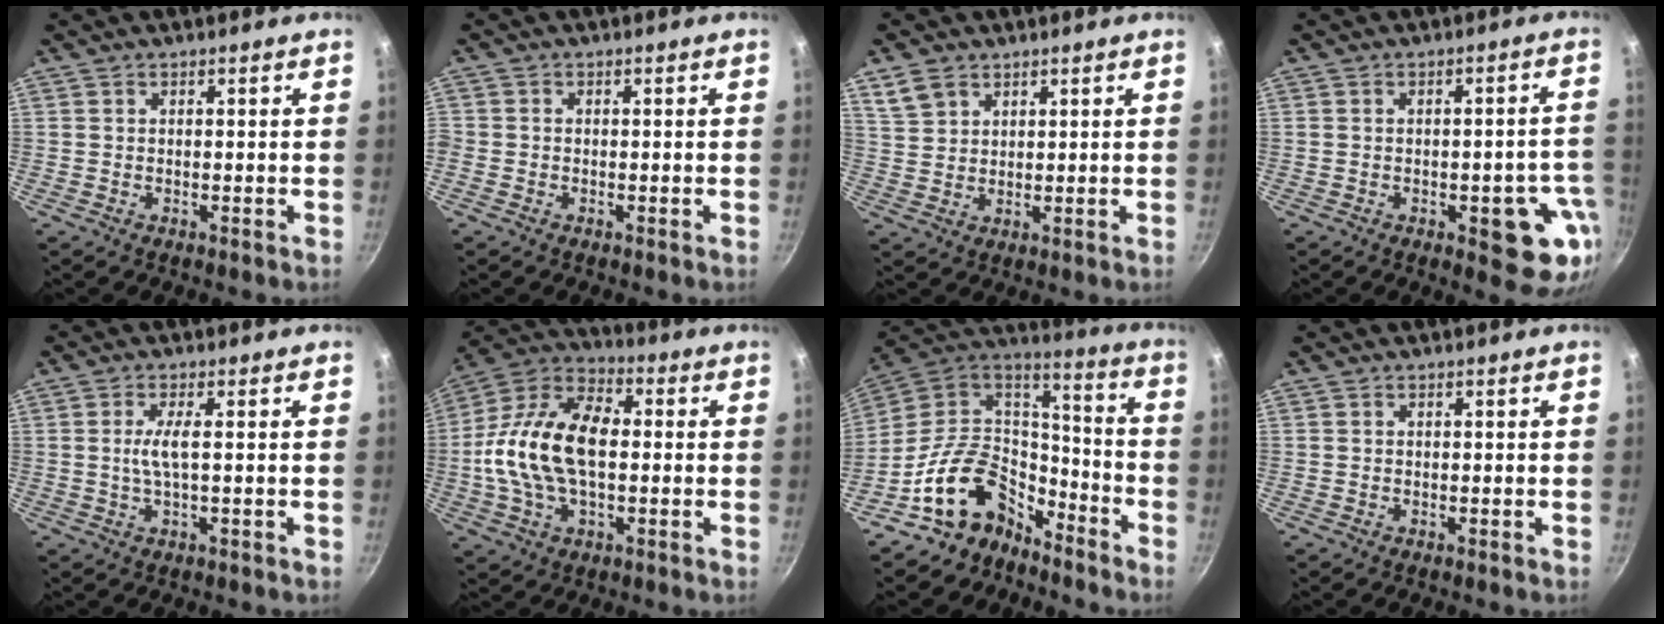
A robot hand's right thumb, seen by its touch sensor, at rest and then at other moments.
{"total": 1.2, "force": [-0.7, 1.0, 0.4], "torque": [-0.009, 0.001, -0.017]}
{"total": 5.2, "force": [3.2, 3.4, 2.2], "torque": [-0.033, -0.005, 0.072]}
{"total": 11.3, "force": [-3.6, 4.8, 9.6], "torque": [-0.065, 0.017, -0.043]}
{"total": 3.6, "force": [0.2, 0.4, 3.6], "torque": [-0.085, 0.000, 0.005]}
{"total": 19.3, "force": [-0.3, 11.5, 15.6], "torque": [-0.278, 0.033, -0.022]}
{"total": 17.5, "force": [-10.9, 11.3, 7.6], "torque": [-0.097, 0.103, -0.203]}
{"total": 0.0}